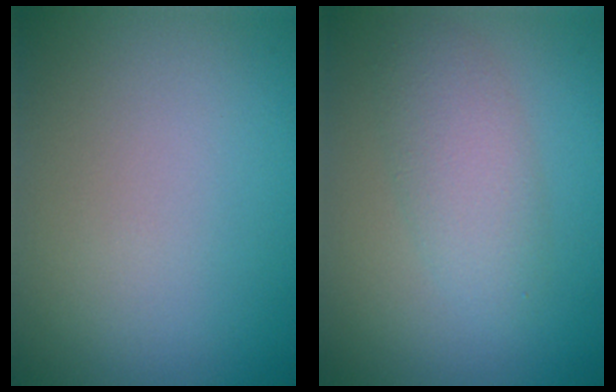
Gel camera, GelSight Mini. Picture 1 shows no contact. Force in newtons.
{"total": 3.3, "press": 3.3, "slide": 0.0}